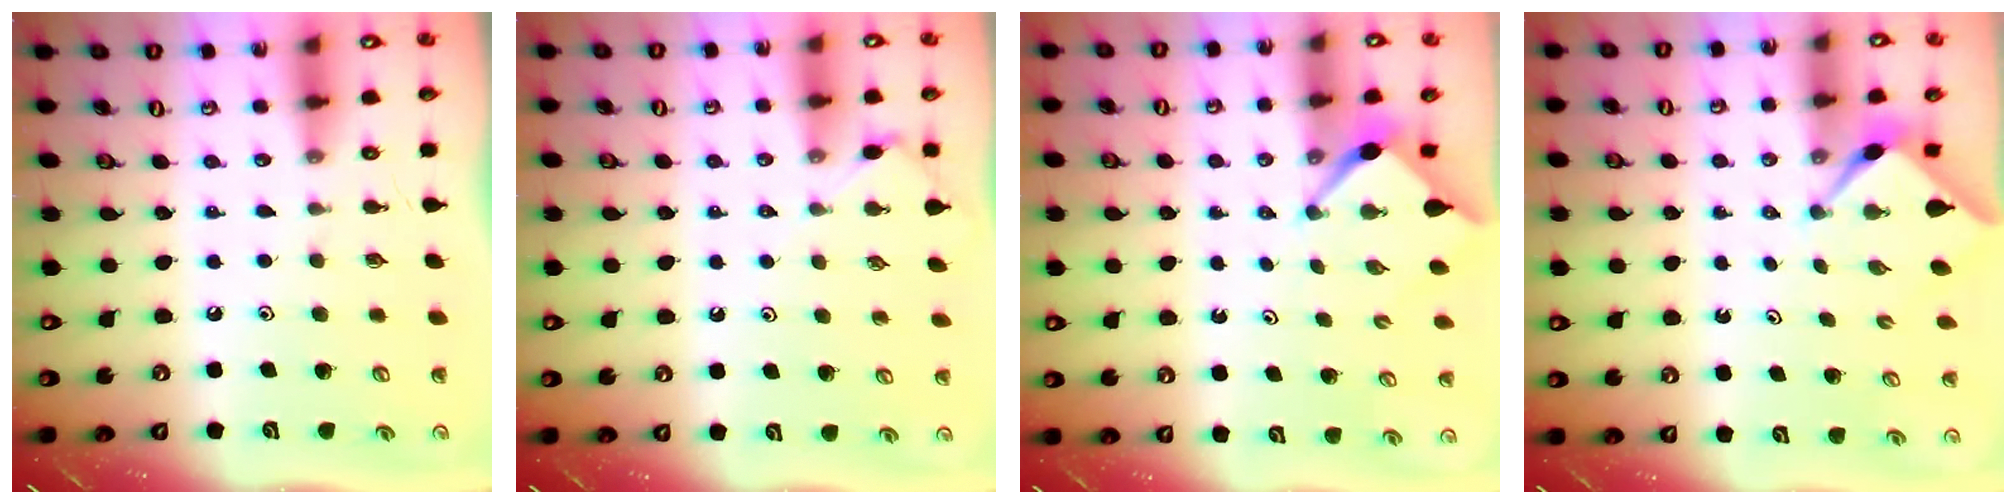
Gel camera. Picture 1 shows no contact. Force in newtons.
{"total": 4.8, "press": 4.7, "slide": 0.4}
{"total": 4.0, "press": 4.0, "slide": 0.4}
{"total": 2.4, "press": 2.4, "slide": 0.1}